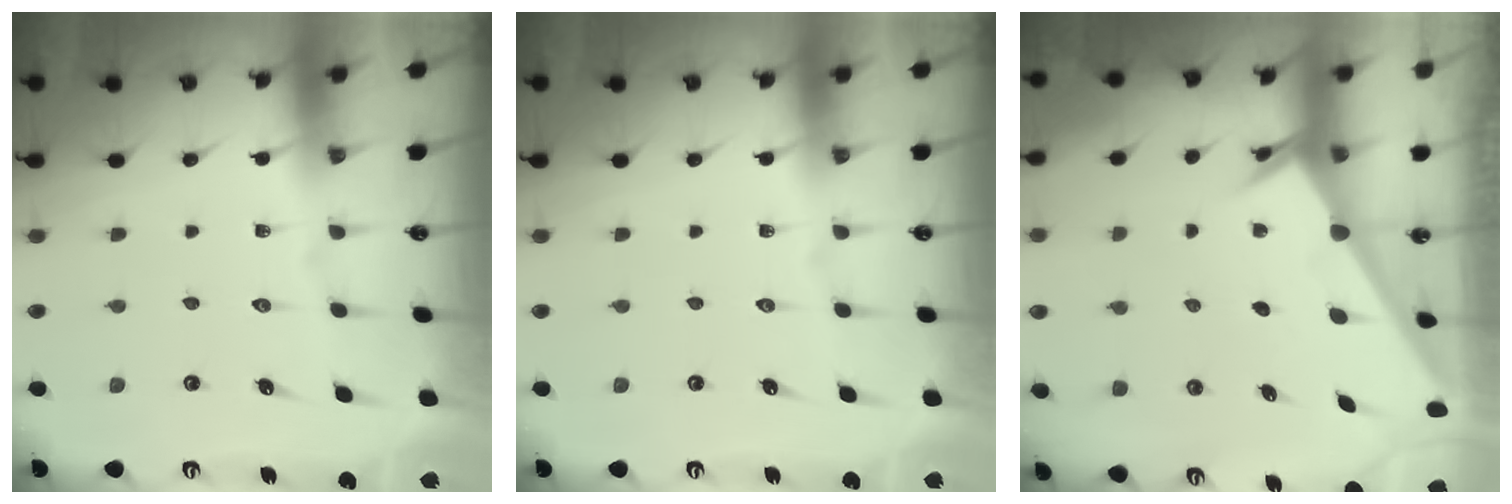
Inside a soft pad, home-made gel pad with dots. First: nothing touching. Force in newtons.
{"total": 0.0}
{"total": 2.4, "press": 2.4, "slide": 0.2}